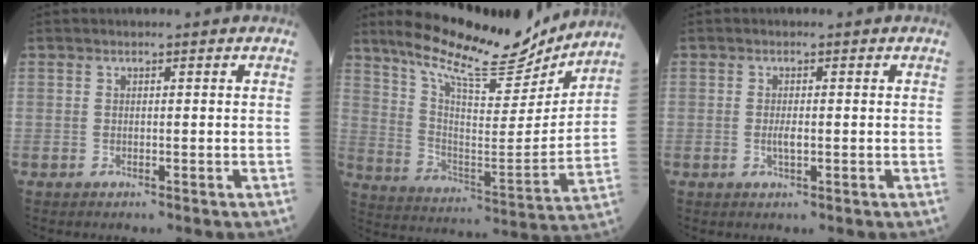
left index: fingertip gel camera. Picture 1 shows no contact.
{"total": 19.8, "force": [17.3, 3.3, 9.1], "torque": [-0.161, -0.018, 0.277]}
{"total": 1.5, "force": [-0.2, 0.4, 1.4], "torque": [-0.031, -0.002, -0.001]}